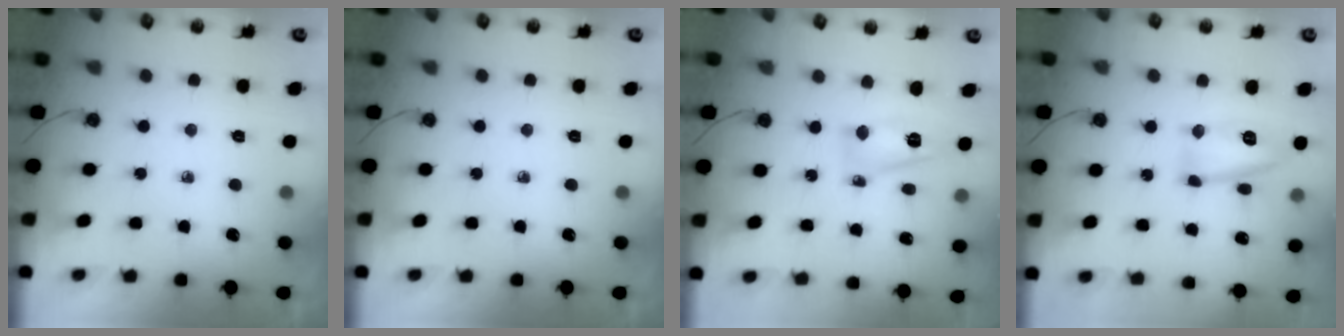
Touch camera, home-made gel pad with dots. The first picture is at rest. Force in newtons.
{"total": 0.0}
{"total": 10.0, "press": 9.9, "slide": 0.8}
{"total": 12.4, "press": 12.4, "slide": 0.9}